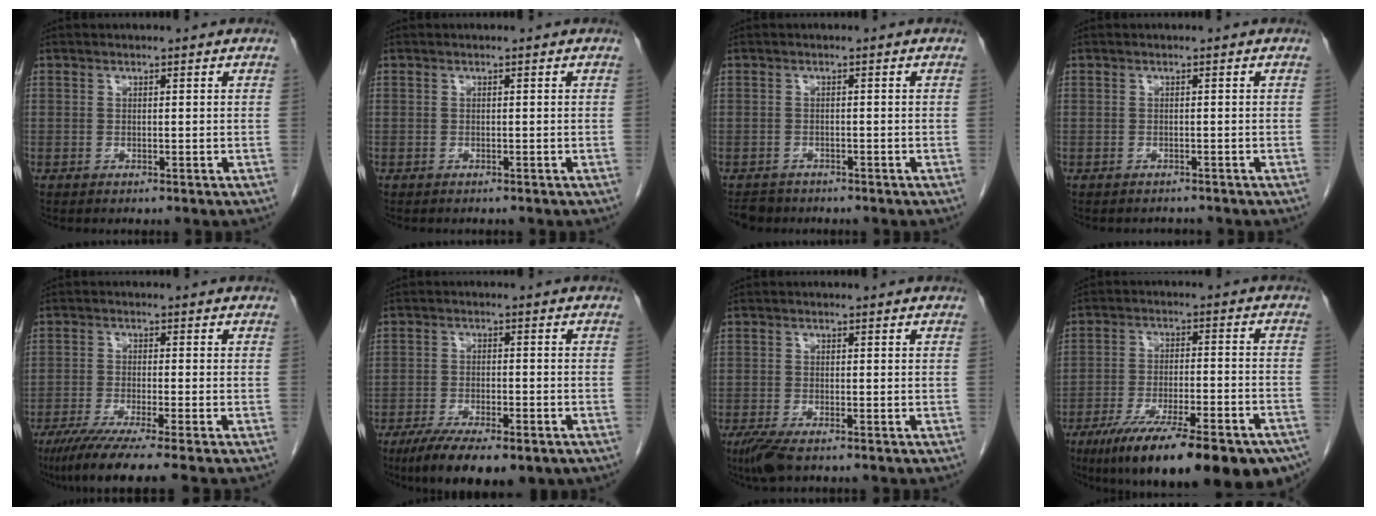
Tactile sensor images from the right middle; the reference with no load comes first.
{"total": 0.6, "force": [-0.6, 0.2, 0.1], "torque": [-0.007, -0.001, -0.010]}
{"total": 2.9, "force": [-2.5, 1.4, 0.1], "torque": [-0.008, -0.002, -0.040]}
{"total": 1.4, "force": [-1.3, 0.4, -0.1], "torque": [-0.002, -0.003, -0.019]}
{"total": 8.8, "force": [-6.7, -0.9, 5.6], "torque": [-0.085, -0.026, -0.108]}
{"total": 12.2, "force": [-8.3, 3.8, 8.1], "torque": [-0.125, -0.017, -0.124]}
{"total": 4.0, "force": [-2.8, 0.9, 2.8], "torque": [-0.056, -0.012, -0.049]}
{"total": 24.7, "force": [-17.8, 5.2, 16.3], "torque": [-0.191, -0.018, -0.256]}